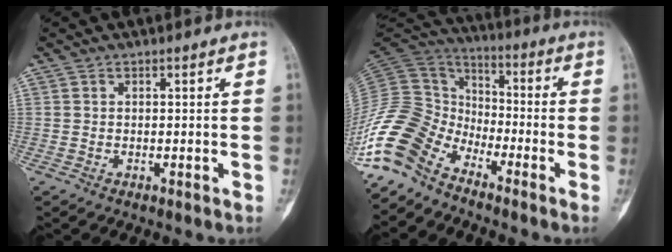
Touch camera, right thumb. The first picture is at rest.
{"total": 16.3, "force": [-11.6, 9.0, 7.1], "torque": [-0.141, 0.072, -0.239]}